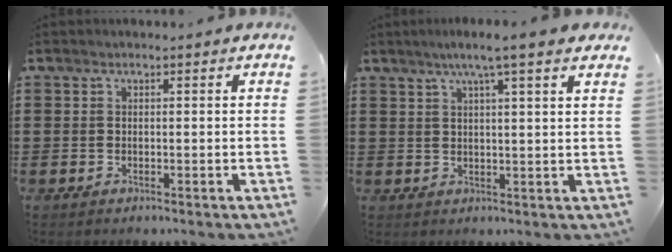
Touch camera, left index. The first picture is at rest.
{"total": 4.9, "force": [3.3, -0.5, 3.5], "torque": [-0.077, -0.001, 0.056]}